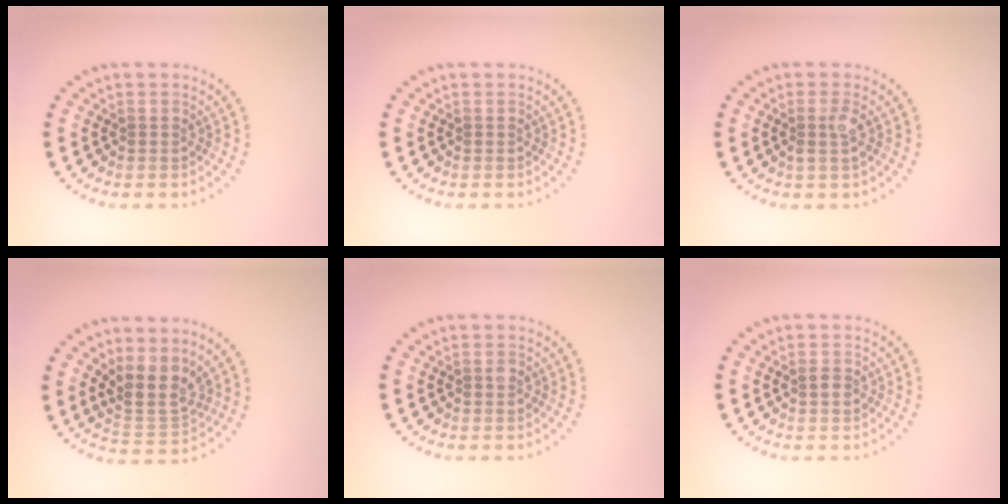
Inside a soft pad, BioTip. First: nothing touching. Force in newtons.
{"total": 0.0}
{"total": 1.6, "press": 1.3, "slide": 0.9}
{"total": 3.8, "press": 3.1, "slide": 2.1}
{"total": 0.8, "press": 0.8, "slide": 0.1}
{"total": 1.1, "press": 1.1, "slide": 0.0}